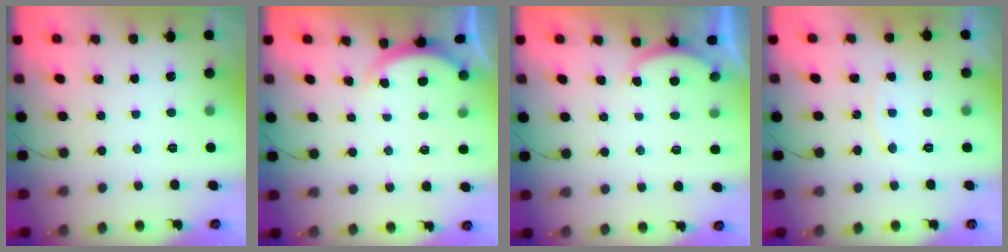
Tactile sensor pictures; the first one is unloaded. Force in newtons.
{"total": 2.1, "press": 2.0, "slide": 0.3}
{"total": 1.7, "press": 1.6, "slide": 0.6}
{"total": 5.6, "press": 5.6, "slide": 0.6}